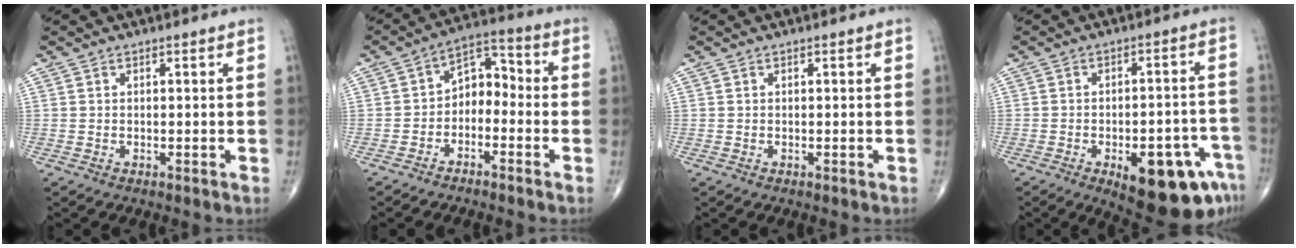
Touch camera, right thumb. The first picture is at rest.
{"total": 7.2, "force": [-2.3, 4.9, 4.6], "torque": [-0.046, 0.047, -0.055]}
{"total": 0.0}
{"total": 16.6, "force": [-8.0, 6.6, 13.0], "torque": [-0.113, 0.038, -0.092]}